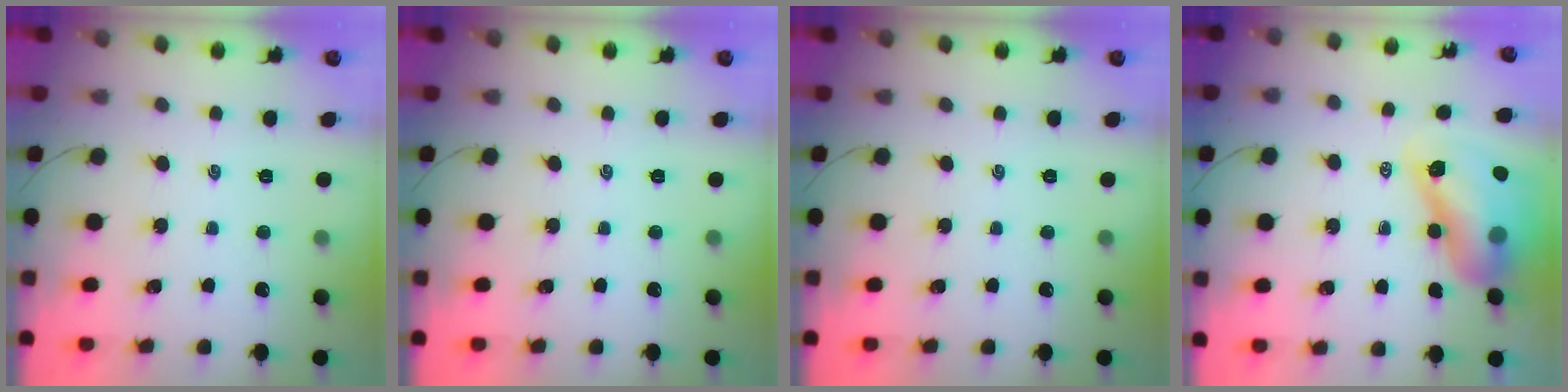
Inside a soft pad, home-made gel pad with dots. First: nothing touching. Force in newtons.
{"total": 0.0}
{"total": 0.0}
{"total": 14.3, "press": 13.7, "slide": 4.0}